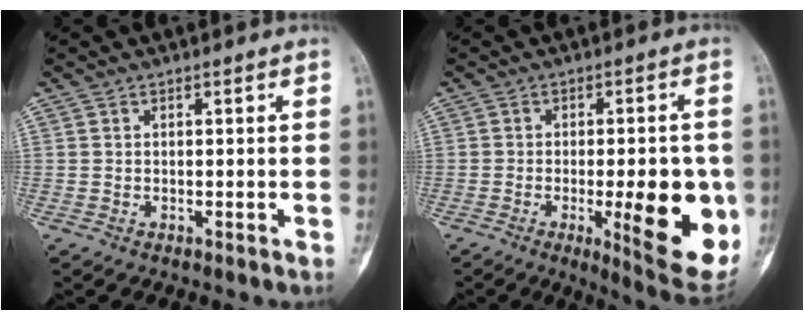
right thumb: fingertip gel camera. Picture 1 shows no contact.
{"total": 15.8, "force": [-3.4, 4.8, 14.7], "torque": [-0.169, -0.015, -0.034]}